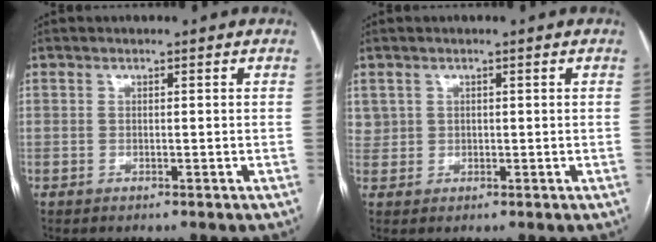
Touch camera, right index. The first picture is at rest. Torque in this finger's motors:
{"motor_torque": [0.15, 0.10, 0.03, 0.02]}